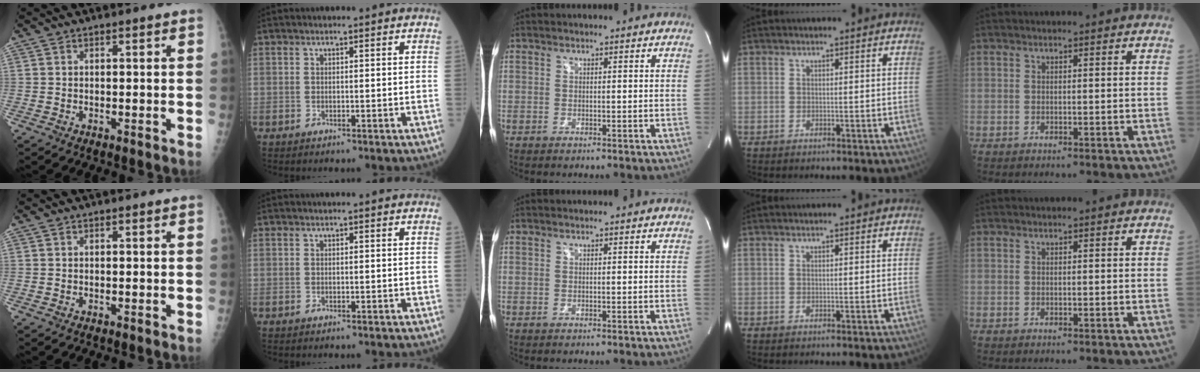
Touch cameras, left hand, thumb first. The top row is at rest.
{}